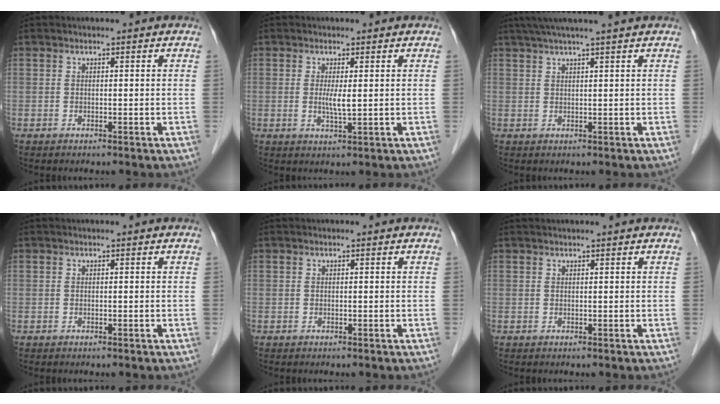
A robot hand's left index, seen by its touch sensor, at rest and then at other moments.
{"total": 2.6, "force": [0.2, 0.2, 2.6], "torque": [-0.055, -0.005, 0.006]}
{"total": 7.7, "force": [6.2, -1.1, 4.3], "torque": [-0.064, 0.030, 0.087]}
{"total": 0.0}
{"total": 0.0}
{"total": 1.8, "force": [1.6, 0.0, 0.7], "torque": [-0.006, 0.020, 0.024]}